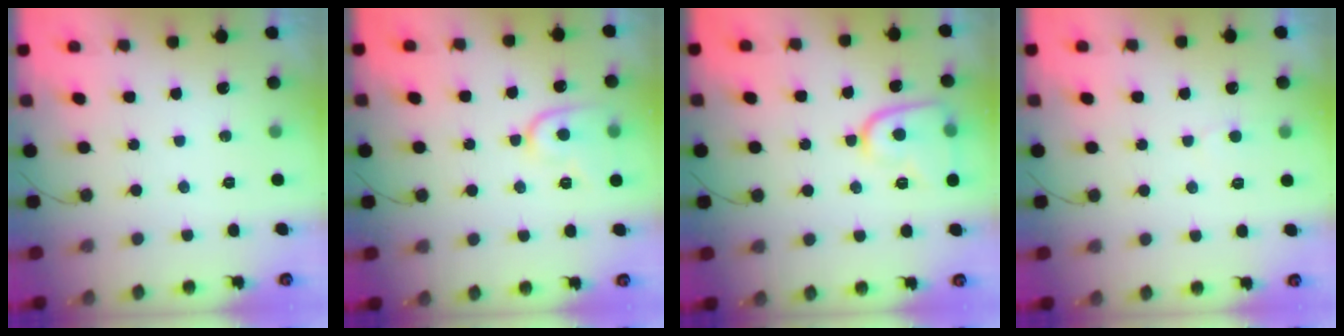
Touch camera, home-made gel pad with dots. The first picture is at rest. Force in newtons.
{"total": 9.8, "press": 9.8, "slide": 0.8}
{"total": 10.4, "press": 10.4, "slide": 0.4}
{"total": 2.5, "press": 2.5, "slide": 0.1}